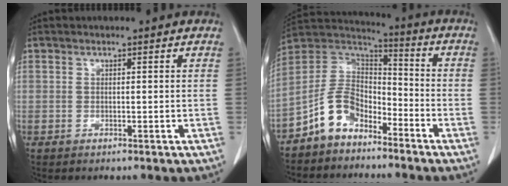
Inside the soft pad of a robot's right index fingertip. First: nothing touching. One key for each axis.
{"total": 9.7, "fx": -6.3, "fy": 5.7, "fz": 4.7, "tx": -0.100, "ty": 0.033, "tz": -0.127}